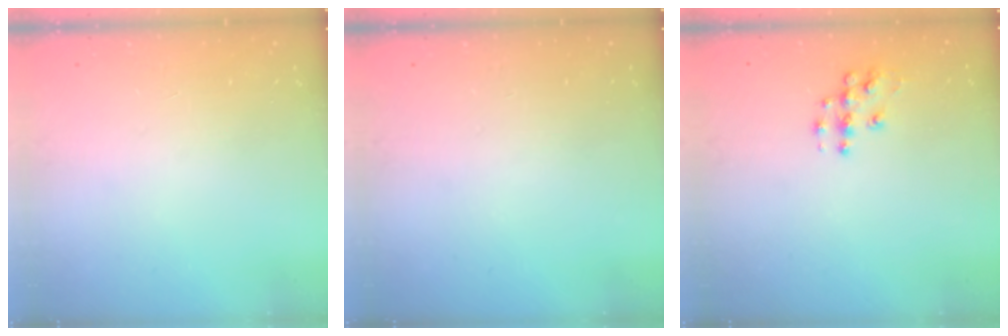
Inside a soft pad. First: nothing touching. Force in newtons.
{"total": 0.0}
{"total": 7.5, "press": 7.5, "slide": 0.4}